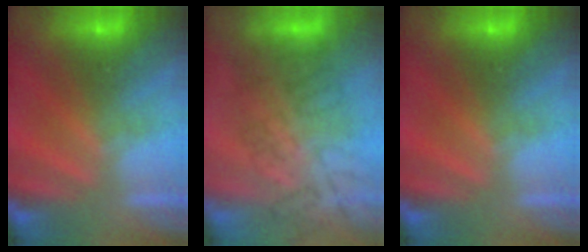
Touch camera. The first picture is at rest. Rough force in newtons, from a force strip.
{"total": 4.0}
{"total": 0.0}